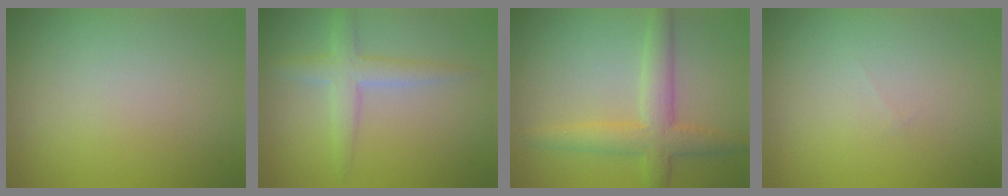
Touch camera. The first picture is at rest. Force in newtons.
{"total": 3.0, "press": 3.0, "slide": 0.1}
{"total": 3.5, "press": 3.5, "slide": 0.2}
{"total": 0.0}